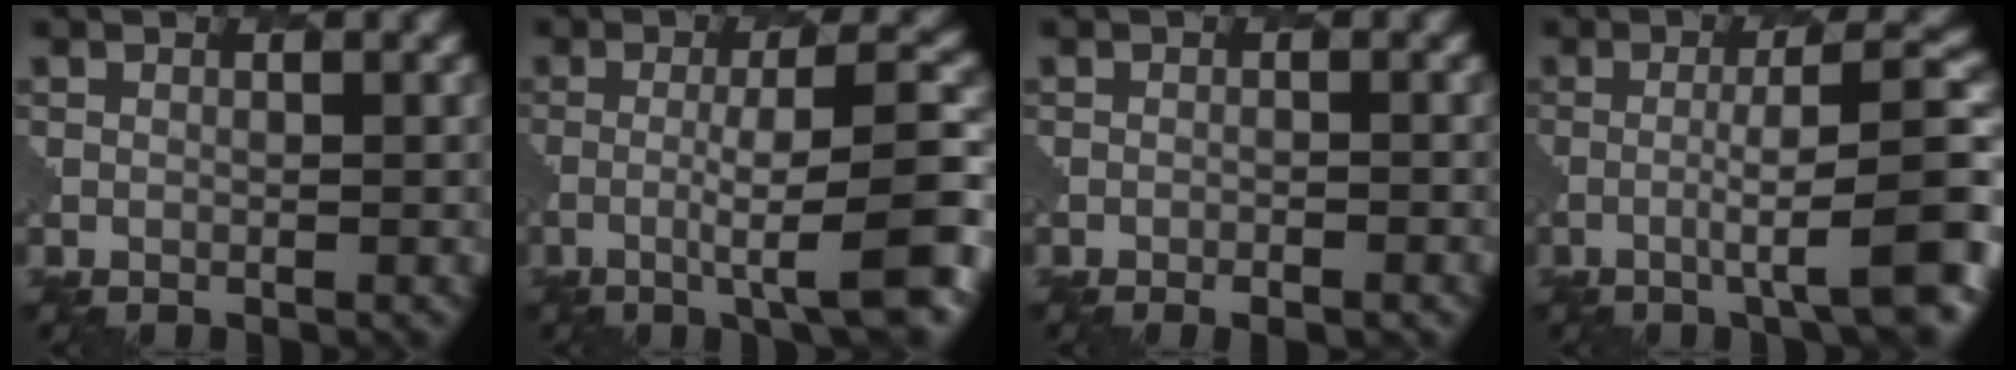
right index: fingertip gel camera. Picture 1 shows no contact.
{"total": 7.8, "force": [-2.1, 1.0, 7.4], "torque": [-0.106, 0.011, -0.048]}
{"total": 1.9, "force": [-1.4, 0.5, 1.2], "torque": [-0.014, 0.010, -0.021]}
{"total": 8.6, "force": [-2.4, 1.2, 8.2], "torque": [-0.107, 0.019, -0.045]}